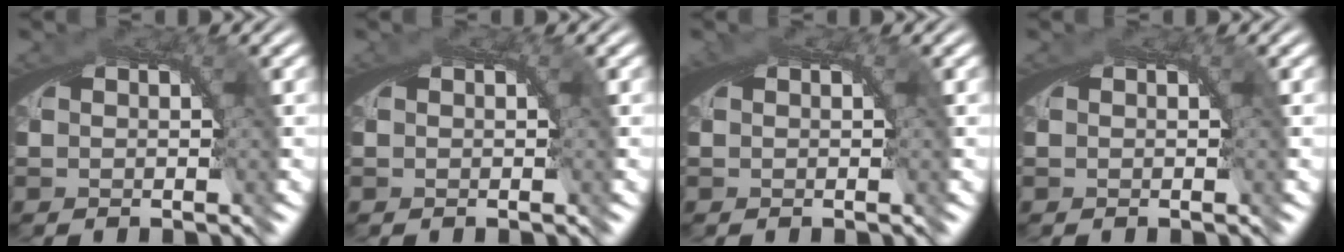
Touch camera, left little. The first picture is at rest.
{"total": 0.5, "force": [0.1, 0.3, 0.4], "torque": [-0.007, 0.002, 0.000]}
{"total": 1.1, "force": [0.2, 0.7, 0.9], "torque": [-0.018, 0.002, 0.001]}
{"total": 0.0}